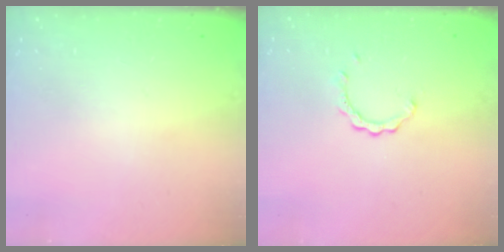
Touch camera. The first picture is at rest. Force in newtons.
{"total": 2.2, "press": 2.2, "slide": 0.1}